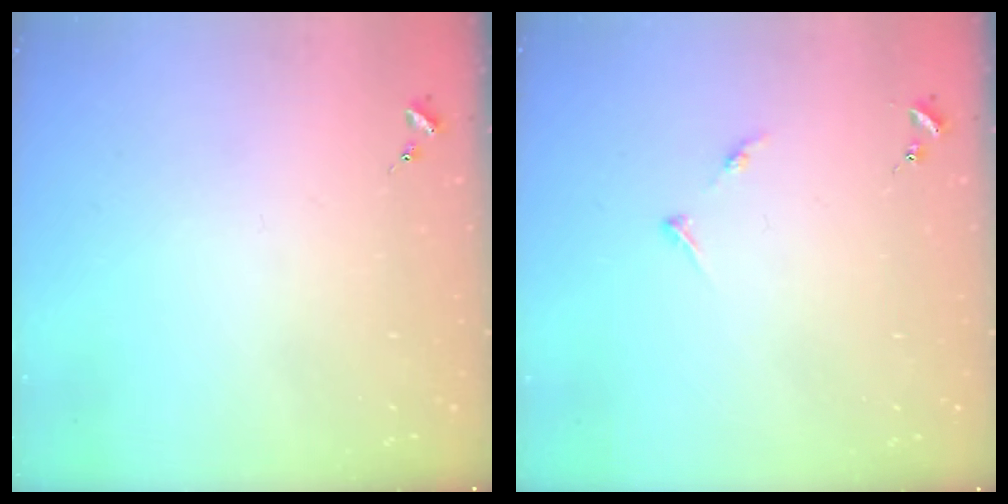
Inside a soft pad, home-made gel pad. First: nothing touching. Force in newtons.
{"total": 4.0, "press": 3.9, "slide": 0.5}